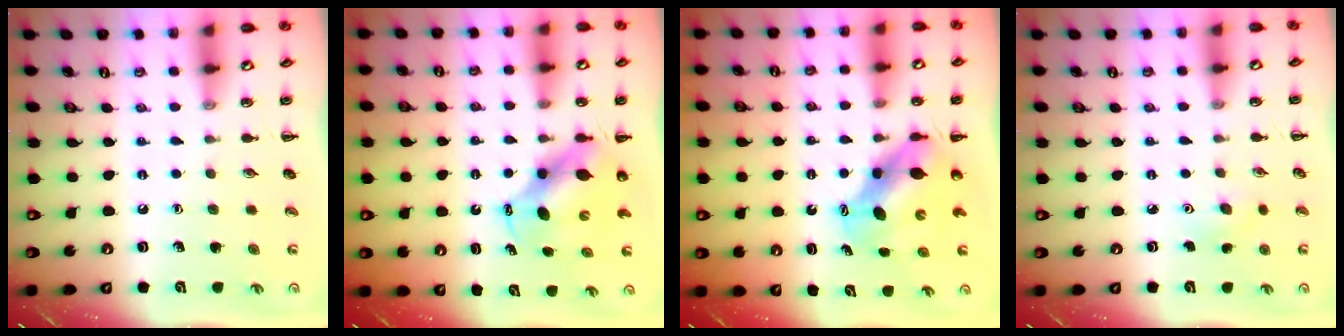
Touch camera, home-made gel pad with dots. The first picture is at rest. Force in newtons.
{"total": 5.9, "press": 5.8, "slide": 1.1}
{"total": 7.2, "press": 7.1, "slide": 1.5}
{"total": 3.6, "press": 3.5, "slide": 1.0}